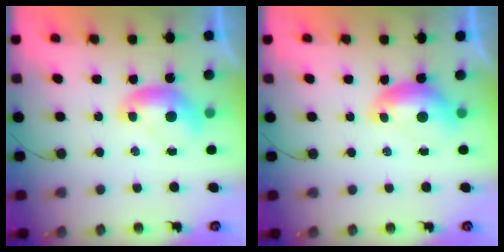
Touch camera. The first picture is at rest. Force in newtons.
{"total": 0.8, "press": 0.7, "slide": 0.3}